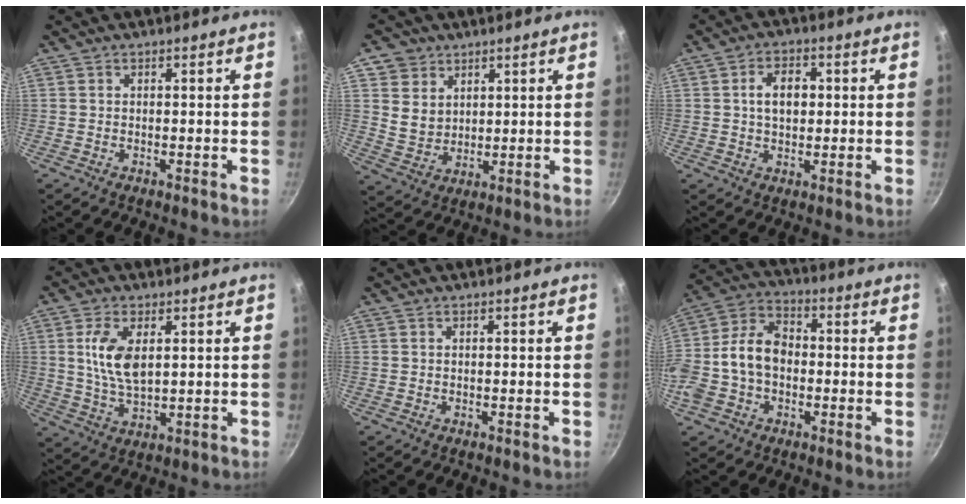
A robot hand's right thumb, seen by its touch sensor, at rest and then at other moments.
{"total": 6.9, "force": [3.3, 5.8, 1.9], "torque": [-0.001, -0.013, 0.067]}
{"total": 6.1, "force": [0.7, 4.1, 4.4], "torque": [-0.055, 0.008, 0.009]}
{"total": 8.9, "force": [2.1, 4.6, 7.4], "torque": [-0.140, -0.012, 0.043]}
{"total": 0.0}
{"total": 13.6, "force": [-1.8, 9.7, 9.3], "torque": [-0.157, 0.041, -0.048]}